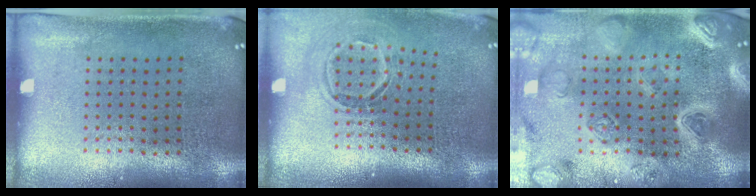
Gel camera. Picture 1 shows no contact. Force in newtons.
{"total": 1.6, "press": 1.1, "slide": 1.2}
{"total": 4.5, "press": 4.0, "slide": 2.2}